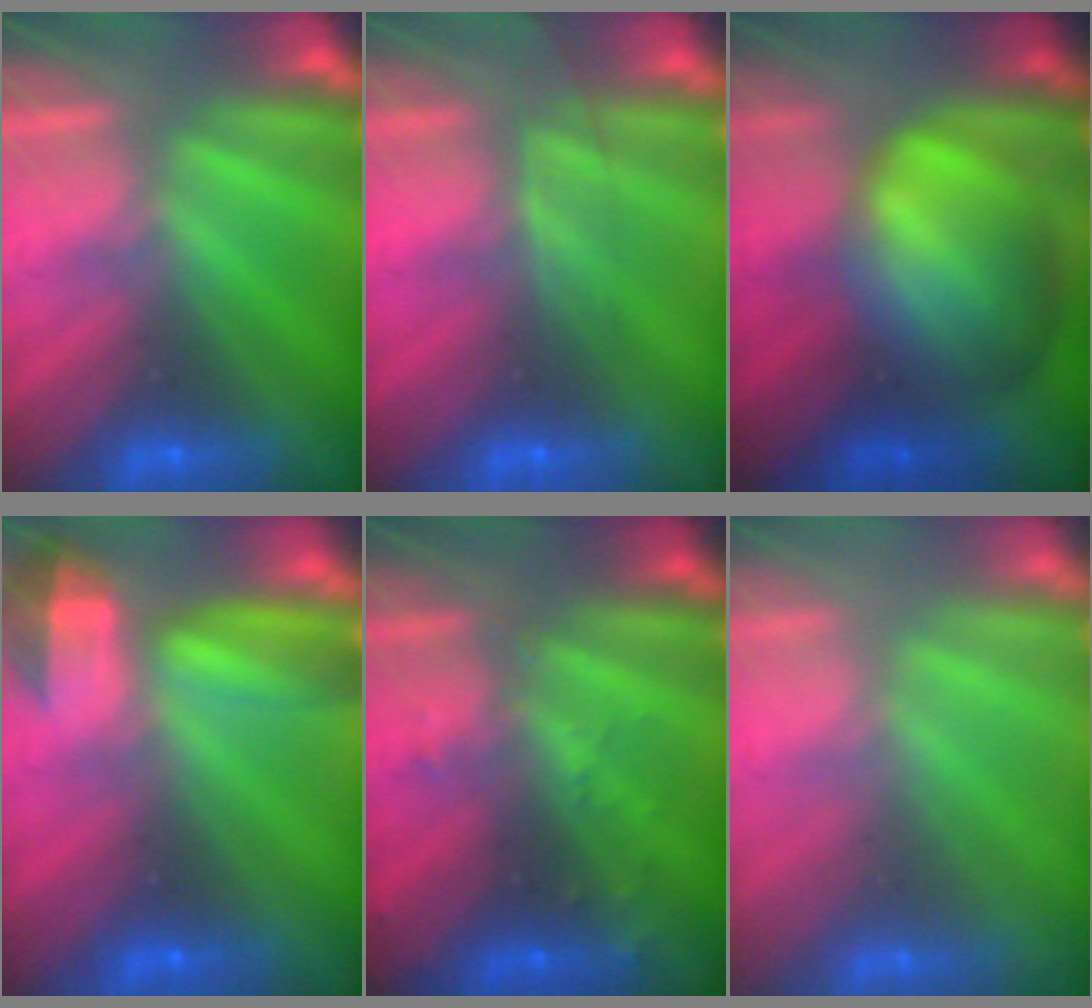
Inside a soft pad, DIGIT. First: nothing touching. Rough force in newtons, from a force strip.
{"total": 2.5}
{"total": 8.3}
{"total": 7.2}
{"total": 3.0}
{"total": 2.3}